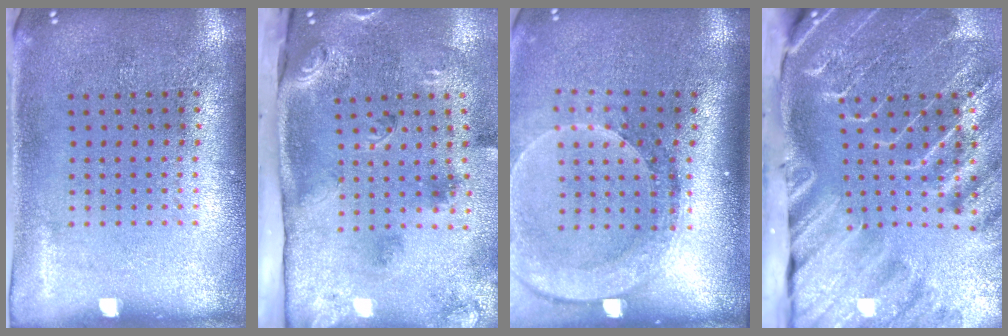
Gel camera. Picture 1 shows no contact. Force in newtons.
{"total": 3.3, "press": 2.0, "slide": 2.6}
{"total": 2.6, "press": 2.0, "slide": 1.7}
{"total": 4.7, "press": 3.5, "slide": 3.2}